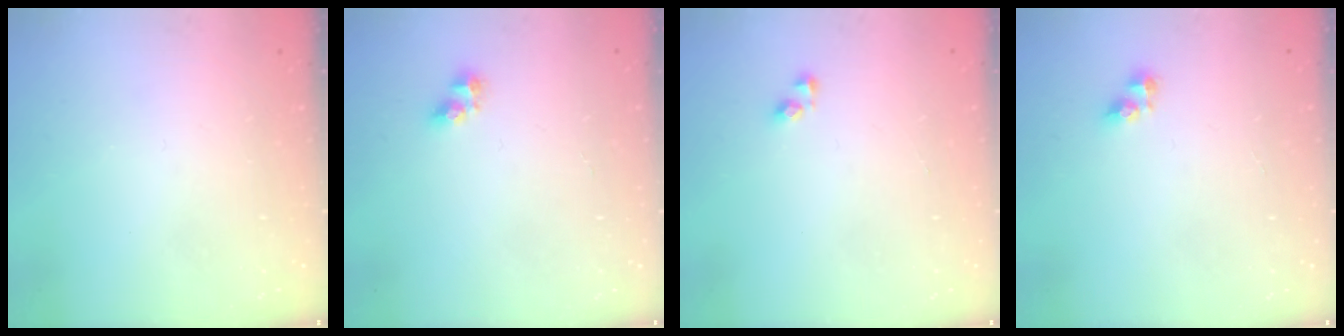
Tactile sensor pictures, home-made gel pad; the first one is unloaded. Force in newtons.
{"total": 5.1, "press": 5.0, "slide": 0.4}
{"total": 3.4, "press": 3.4, "slide": 0.2}
{"total": 5.1, "press": 5.1, "slide": 0.6}